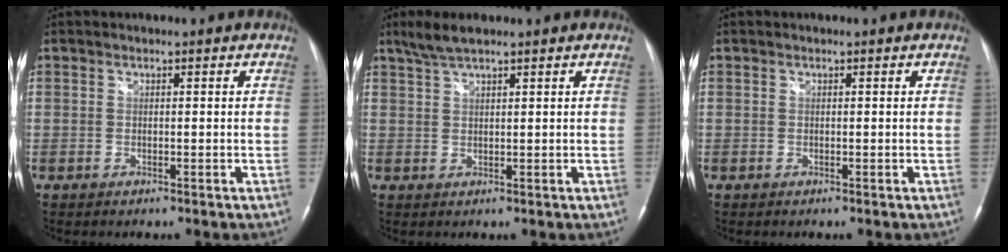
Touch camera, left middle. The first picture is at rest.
{"total": 3.6, "force": [2.9, 0.4, 2.2], "torque": [-0.052, 0.009, 0.060]}
{"total": 0.0}